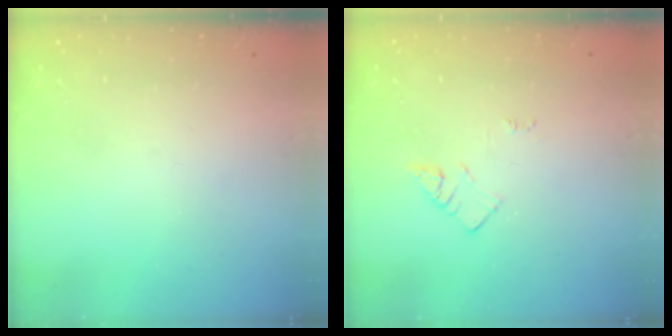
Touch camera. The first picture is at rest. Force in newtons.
{"total": 2.1, "press": 2.1, "slide": 0.3}